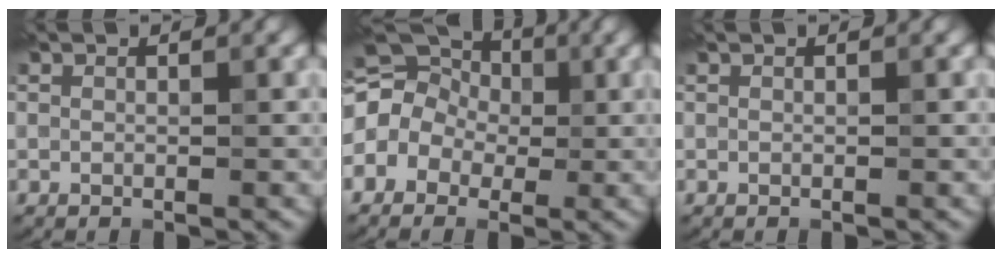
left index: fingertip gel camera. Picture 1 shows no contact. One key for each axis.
{"total": 12.6, "fx": 0.5, "fy": 11.0, "fz": 6.1, "tx": -0.125, "ty": 0.040, "tz": -0.048}
{"total": 0.0}